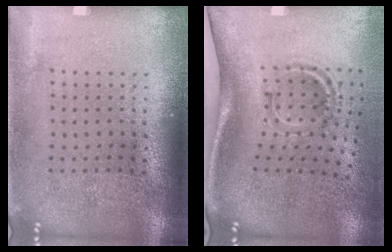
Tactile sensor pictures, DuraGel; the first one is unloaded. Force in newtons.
{"total": 2.1, "press": 1.2, "slide": 1.7}